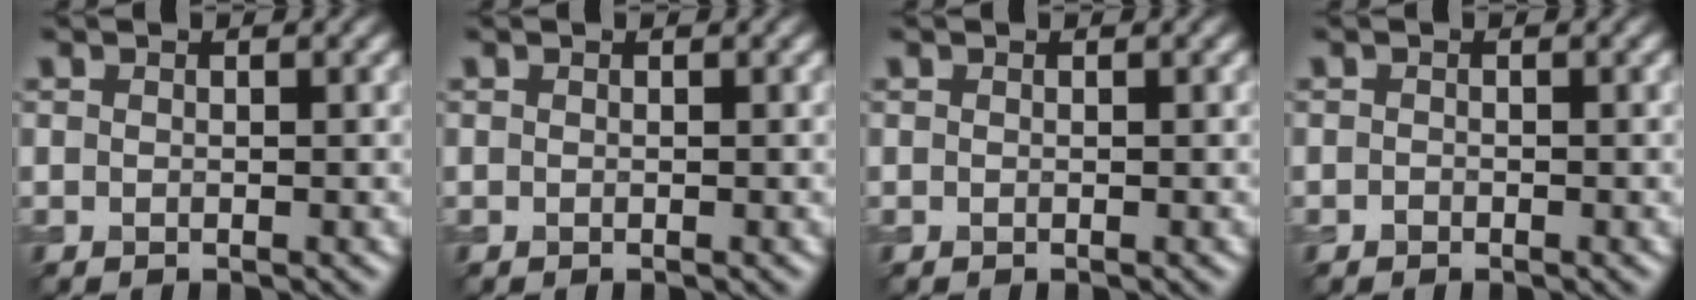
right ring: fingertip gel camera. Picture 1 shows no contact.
{"total": 0.0}
{"total": 0.0}
{"total": 0.0}